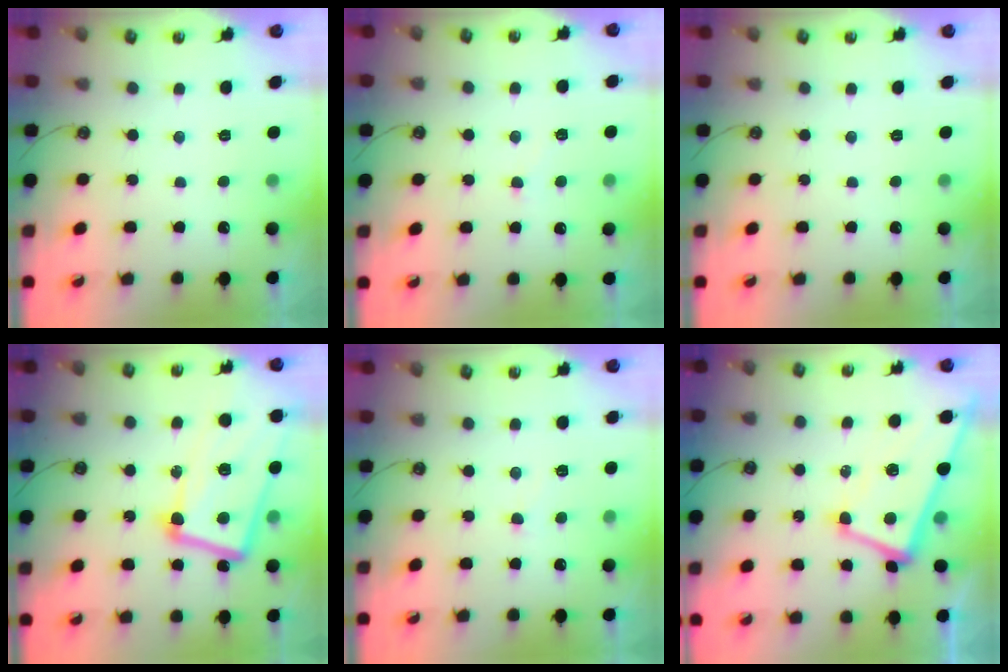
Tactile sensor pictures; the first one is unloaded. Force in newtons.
{"total": 4.6, "press": 4.6, "slide": 0.5}
{"total": 0.0}
{"total": 17.5, "press": 17.3, "slide": 2.7}
{"total": 4.8, "press": 4.7, "slide": 1.1}
{"total": 1.4, "press": 1.1, "slide": 0.9}